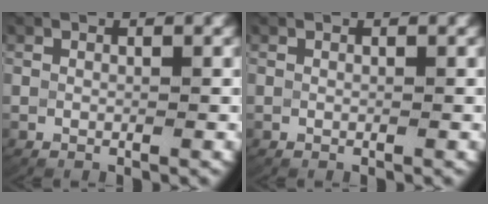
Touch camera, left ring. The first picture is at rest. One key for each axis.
{"total": 0.0}